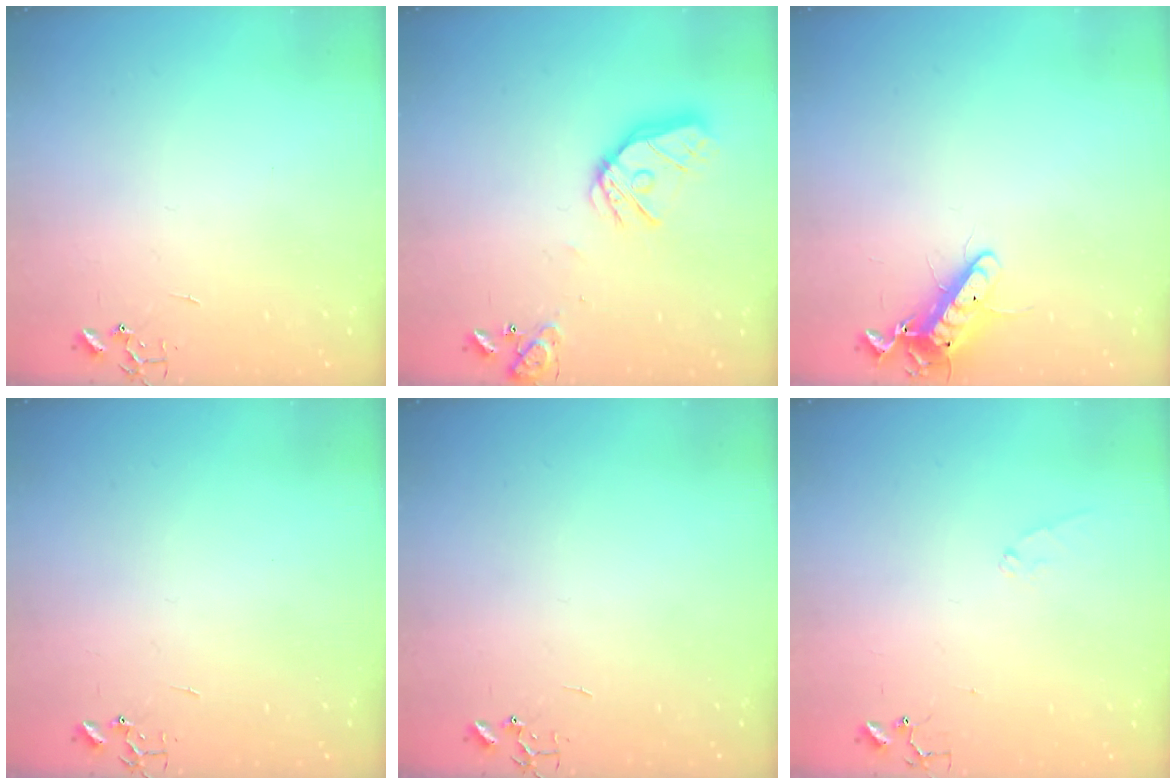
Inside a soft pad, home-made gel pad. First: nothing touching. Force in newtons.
{"total": 15.4, "press": 15.3, "slide": 2.1}
{"total": 12.1, "press": 12.0, "slide": 1.4}
{"total": 0.0}
{"total": 0.0}
{"total": 6.8, "press": 6.8, "slide": 0.7}